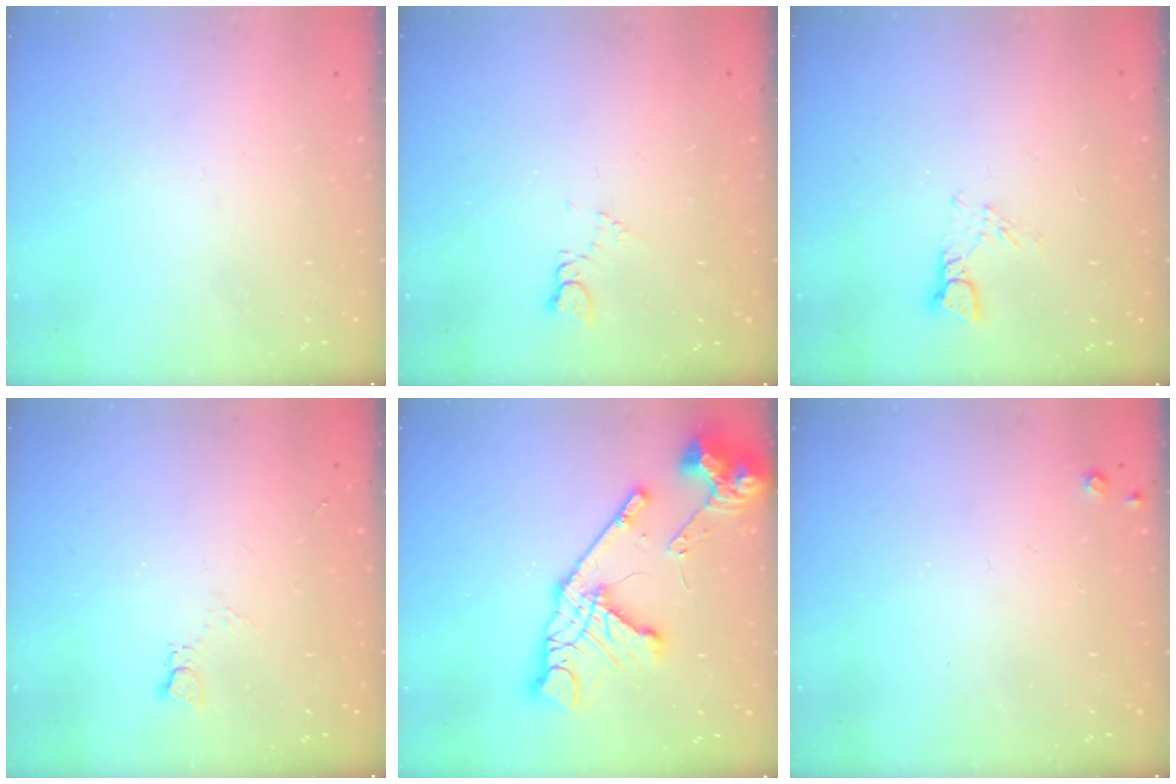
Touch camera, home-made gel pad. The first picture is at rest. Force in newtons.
{"total": 2.6, "press": 2.6, "slide": 0.4}
{"total": 3.5, "press": 3.4, "slide": 0.3}
{"total": 2.5, "press": 2.5, "slide": 0.4}
{"total": 19.9, "press": 19.8, "slide": 2.1}
{"total": 3.2, "press": 3.2, "slide": 0.5}